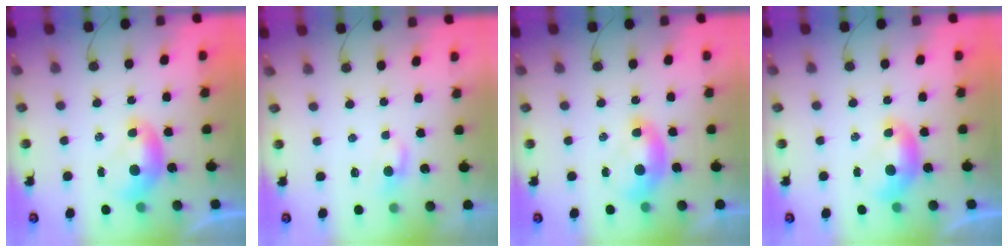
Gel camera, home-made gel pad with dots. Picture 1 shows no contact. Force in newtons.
{"total": 0.7, "press": 0.5, "slide": 0.5}
{"total": 2.0, "press": 2.0, "slide": 0.4}
{"total": 0.0}